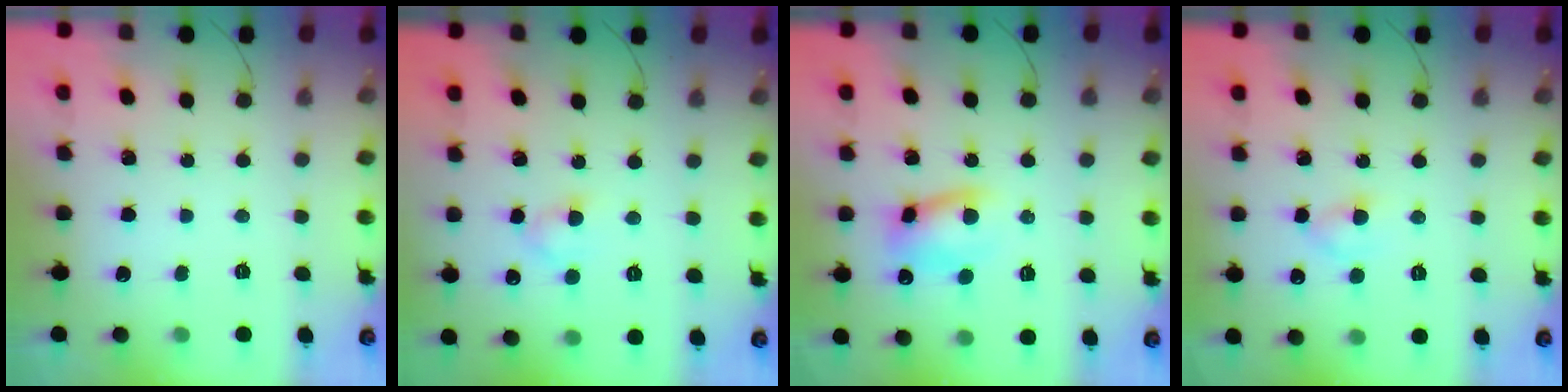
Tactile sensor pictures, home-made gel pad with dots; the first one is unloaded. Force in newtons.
{"total": 2.7, "press": 2.4, "slide": 1.2}
{"total": 8.5, "press": 8.4, "slide": 1.2}
{"total": 2.5, "press": 2.2, "slide": 1.2}